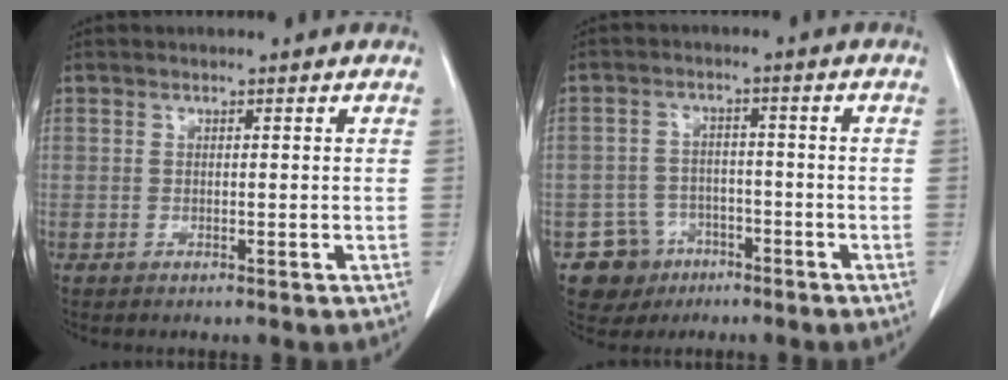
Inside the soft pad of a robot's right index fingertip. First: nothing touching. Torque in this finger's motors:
{"motor_torque": [-0.57, -0.31, -0.63, -0.18]}